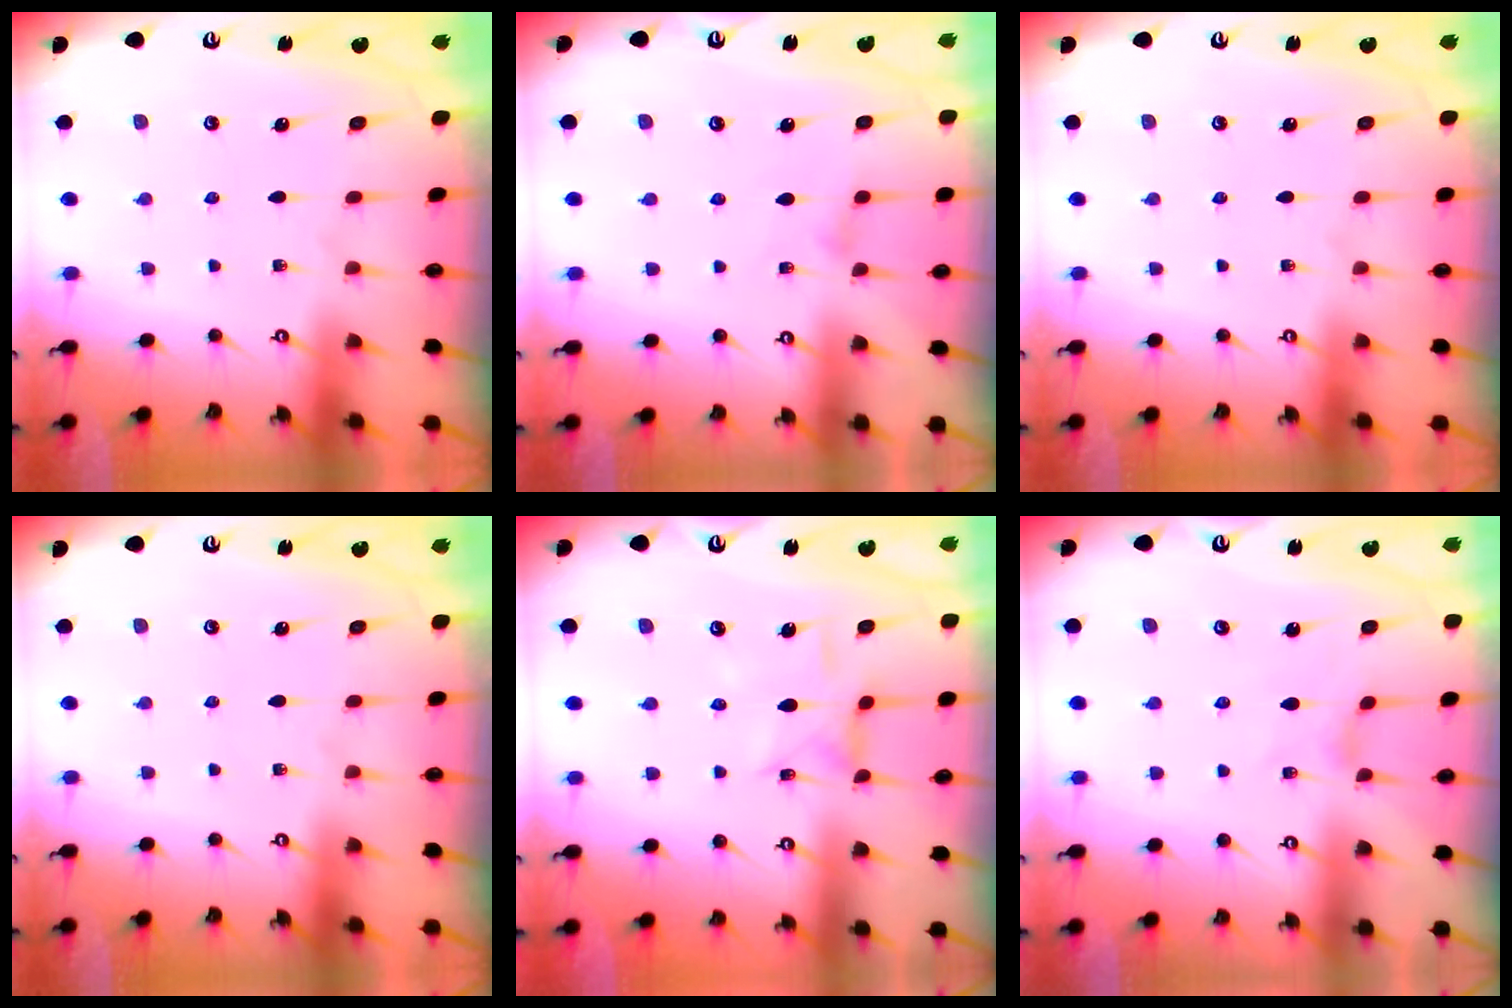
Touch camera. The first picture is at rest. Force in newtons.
{"total": 1.1, "press": 1.1, "slide": 0.4}
{"total": 0.0}
{"total": 0.0}
{"total": 4.8, "press": 4.8, "slide": 0.4}
{"total": 2.0, "press": 2.0, "slide": 0.2}